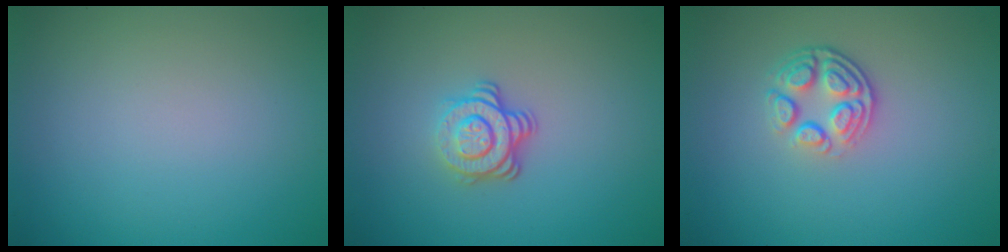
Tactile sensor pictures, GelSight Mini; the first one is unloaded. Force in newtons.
{"total": 3.5, "press": 2.6, "slide": 2.4}
{"total": 3.7, "press": 2.8, "slide": 2.5}